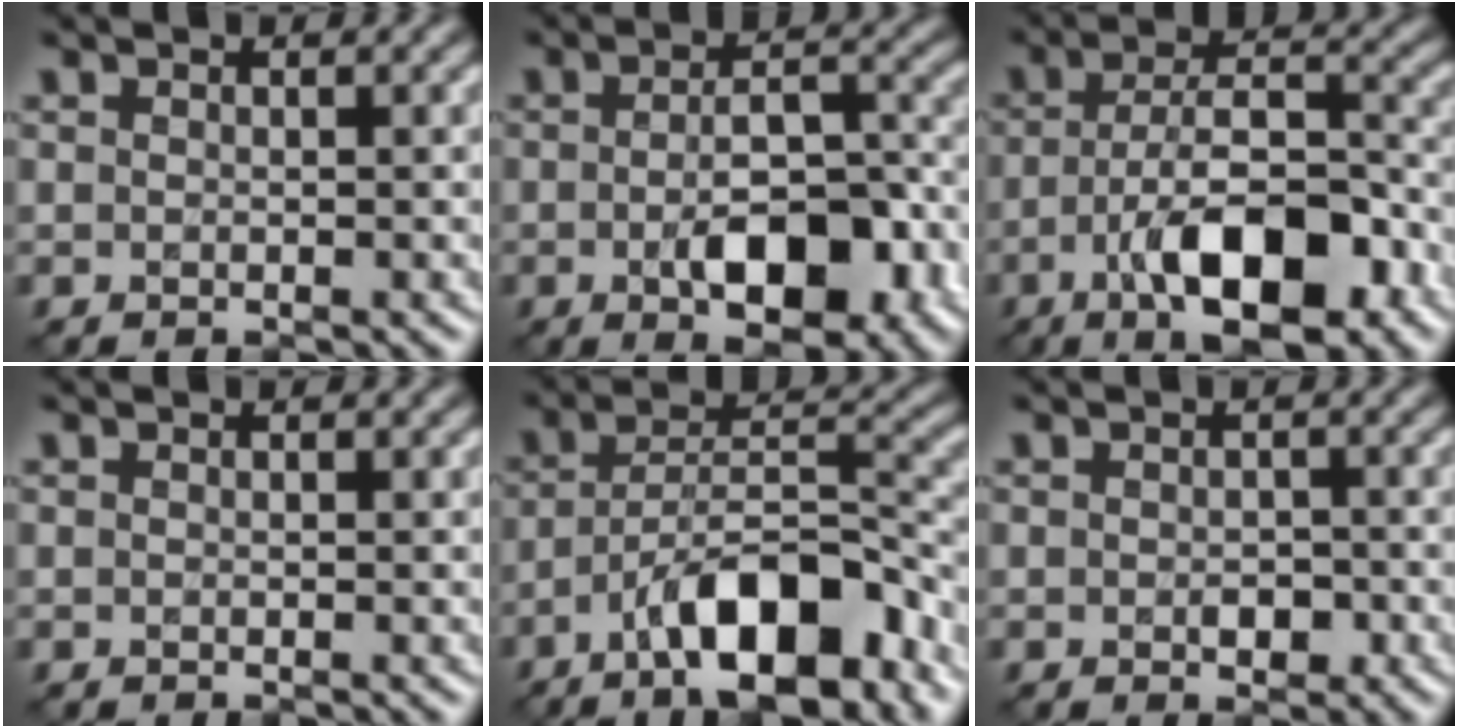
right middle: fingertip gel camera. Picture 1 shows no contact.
{"total": 7.8, "force": [-2.3, 3.6, 6.6], "torque": [-0.107, 0.002, -0.032]}
{"total": 10.0, "force": [-4.3, 3.9, 8.2], "torque": [-0.135, 0.010, -0.075]}
{"total": 0.0}
{"total": 10.5, "force": [-5.9, 3.7, 7.8], "torque": [-0.118, 0.016, -0.106]}
{"total": 1.4, "force": [-0.1, 1.0, 1.0], "torque": [-0.016, -0.004, -0.003]}